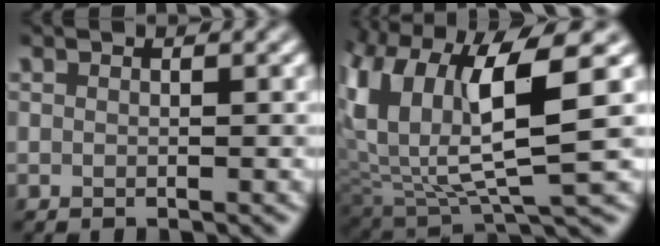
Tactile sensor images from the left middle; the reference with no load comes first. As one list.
[{"total": 10.3, "force": [3.0, 4.0, 9.0], "torque": [-0.192, -0.013, 0.058]}]